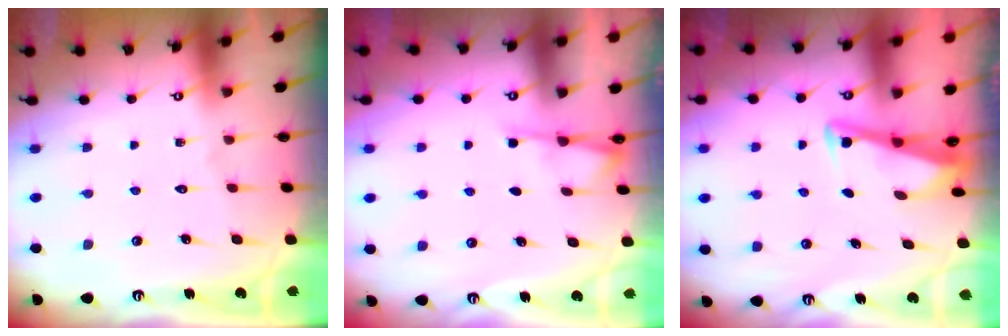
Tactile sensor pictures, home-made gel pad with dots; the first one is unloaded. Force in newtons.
{"total": 2.4, "press": 2.4, "slide": 0.5}
{"total": 3.4, "press": 3.4, "slide": 0.4}